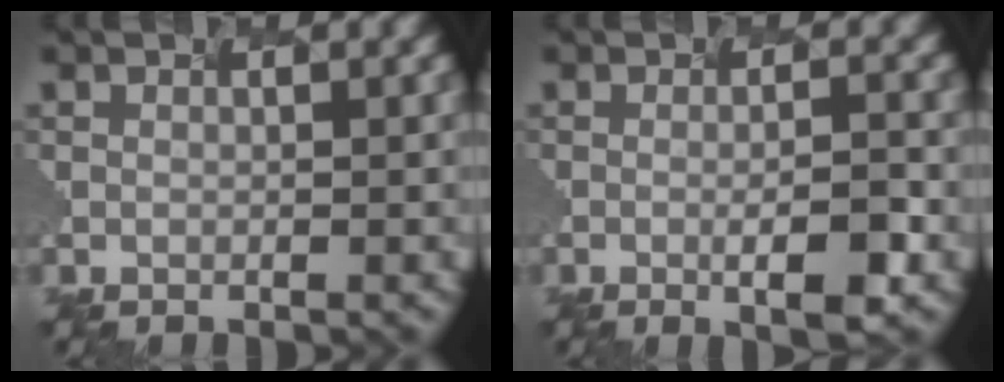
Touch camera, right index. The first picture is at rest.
{"total": 3.1, "force": [-1.6, -0.1, 2.6], "torque": [-0.056, -0.007, 0.004]}